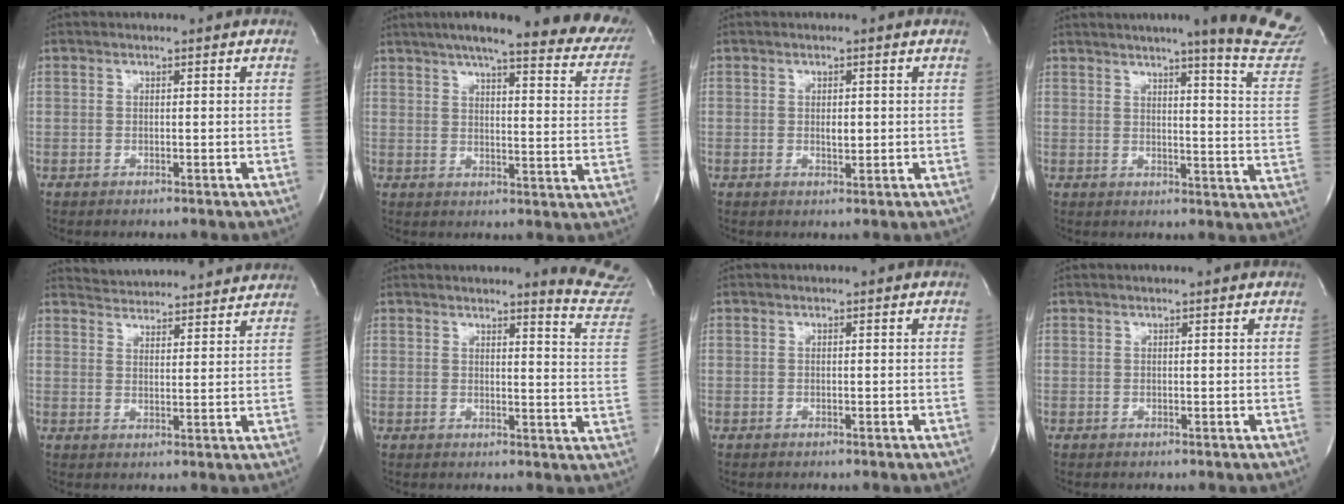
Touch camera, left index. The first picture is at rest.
{"total": 26.8, "force": [21.7, 4.6, 15.0], "torque": [-0.193, -0.020, 0.252]}
{"total": 1.5, "force": [0.0, 0.7, 1.3], "torque": [-0.021, -0.005, 0.001]}
{"total": 17.0, "force": [14.4, -0.8, 8.9], "torque": [-0.106, -0.082, 0.157]}
{"total": 14.4, "force": [14.0, 2.0, 2.7], "torque": [-0.040, 0.013, 0.181]}
{"total": 10.0, "force": [9.9, -0.6, 1.6], "torque": [-0.005, -0.099, 0.083]}
{"total": 0.0}
{"total": 1.2, "force": [1.1, -0.1, 0.4], "torque": [-0.009, 0.007, 0.014]}